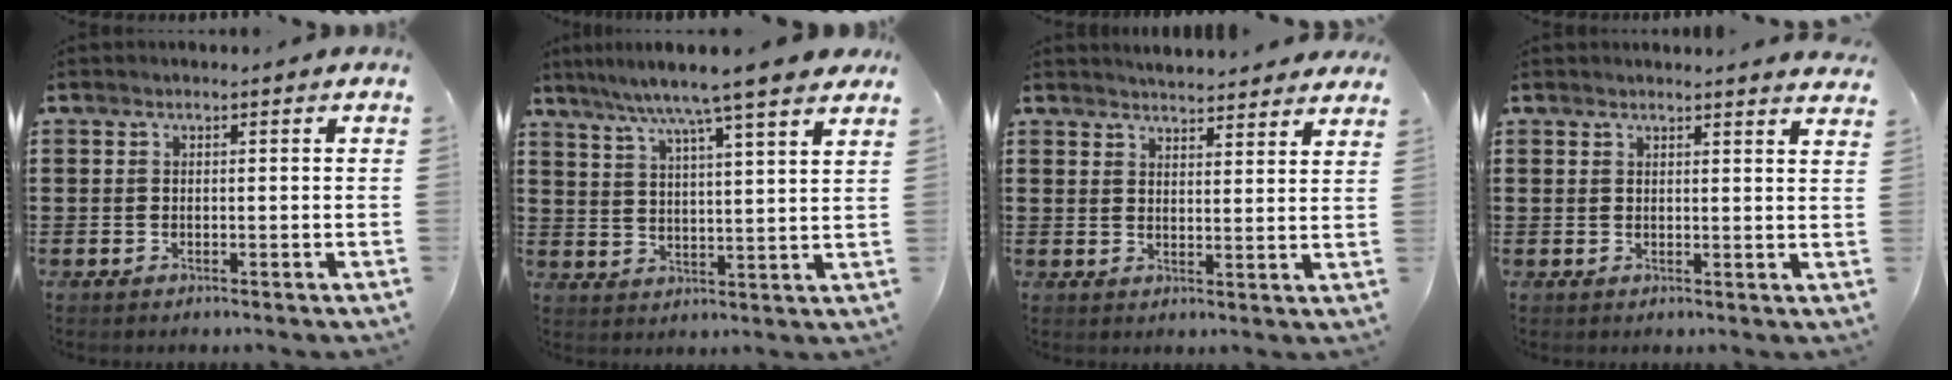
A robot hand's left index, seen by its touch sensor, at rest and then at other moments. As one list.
[{"total": 7.5, "force": [6.1, -0.8, 4.2], "torque": [-0.104, -0.029, 0.101]}, {"total": 3.6, "force": [3.6, -0.1, 0.1], "torque": [-0.012, -0.016, 0.066]}, {"total": 1.9, "force": [1.9, -0.2, 0.3], "torque": [-0.003, -0.006, 0.034]}]